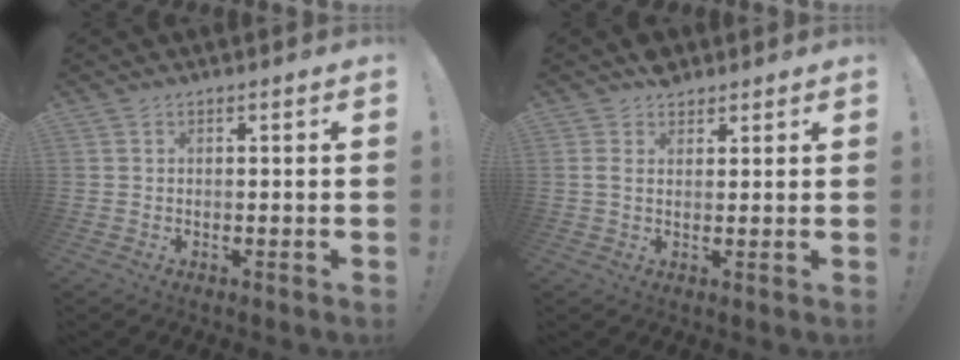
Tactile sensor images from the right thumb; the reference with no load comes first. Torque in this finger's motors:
{"motor_torque": [-0.68, 0.22, -0.01, 0.00, 0.03]}